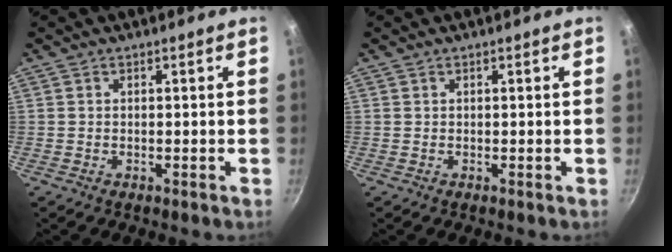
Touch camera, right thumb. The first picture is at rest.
{"total": 0.0}